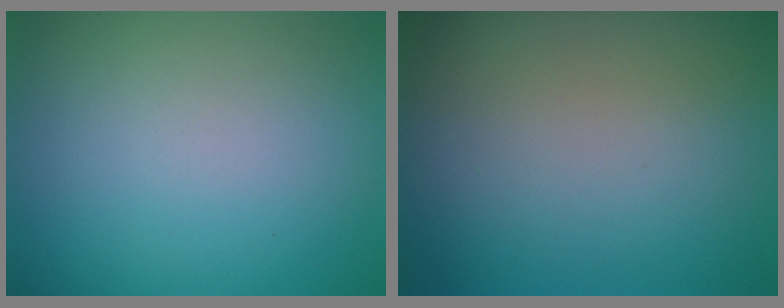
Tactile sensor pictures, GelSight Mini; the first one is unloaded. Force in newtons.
{"total": 0.0}